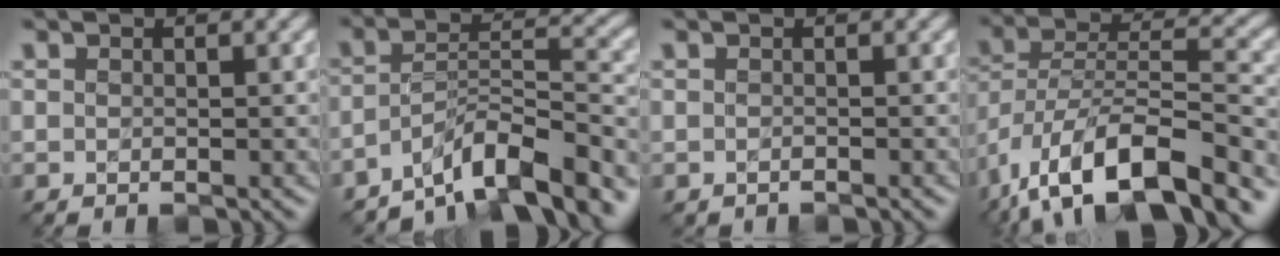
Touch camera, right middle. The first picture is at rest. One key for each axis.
{"total": 8.6, "fx": -6.5, "fy": 1.9, "fz": 5.3, "tx": -0.073, "ty": 0.009, "tz": -0.118}
{"total": 0.6, "fx": -0.6, "fy": 0.1, "fz": 0.1, "tx": -0.002, "ty": -0.004, "tz": -0.010}
{"total": 13.4, "fx": -8.7, "fy": 5.0, "fz": 8.9, "tx": -0.163, "ty": 0.005, "tz": -0.156}